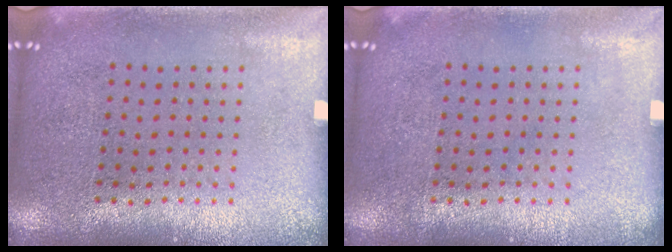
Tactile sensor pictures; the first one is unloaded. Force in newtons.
{"total": 0.0}